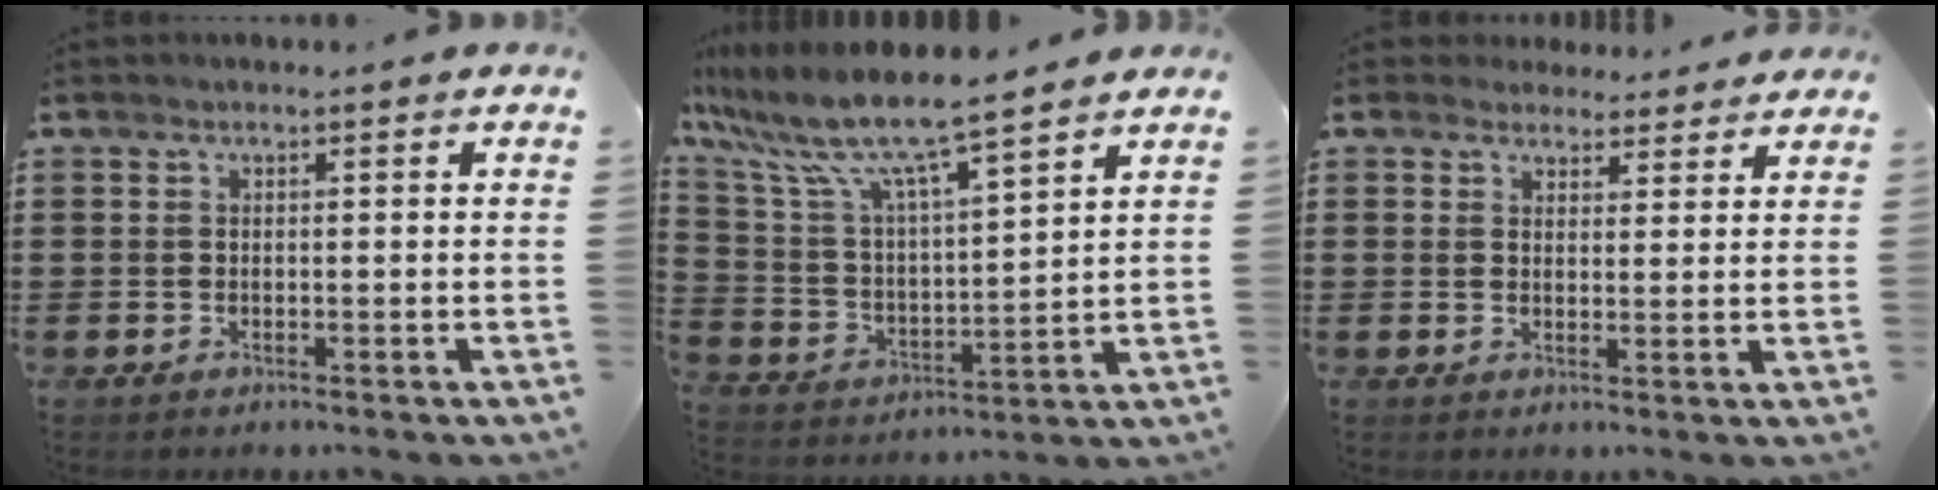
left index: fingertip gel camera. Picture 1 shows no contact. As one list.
[{"total": 8.7, "force": [7.5, 0.1, 4.4], "torque": [-0.119, -0.049, 0.123]}, {"total": 3.3, "force": [3.0, 1.4, 0.2], "torque": [-0.007, -0.004, 0.056]}]